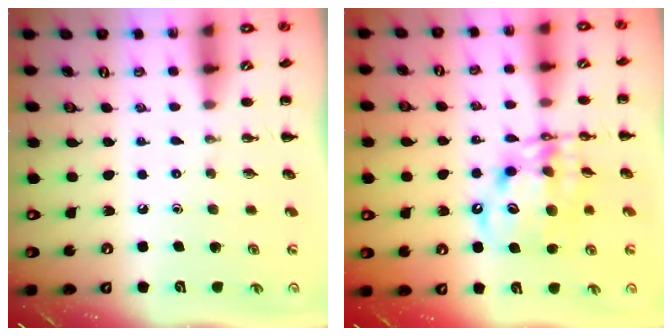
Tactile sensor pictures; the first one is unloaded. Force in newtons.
{"total": 12.3, "press": 11.8, "slide": 3.2}